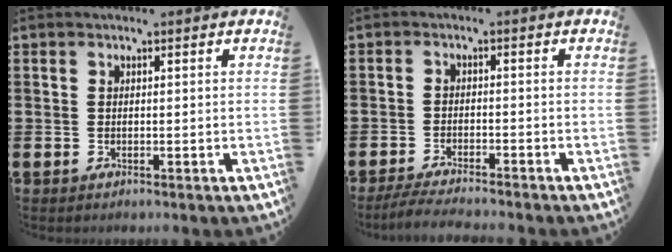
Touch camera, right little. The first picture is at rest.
{"total": 2.8, "force": [-2.6, -0.1, 1.1], "torque": [-0.017, 0.002, -0.050]}